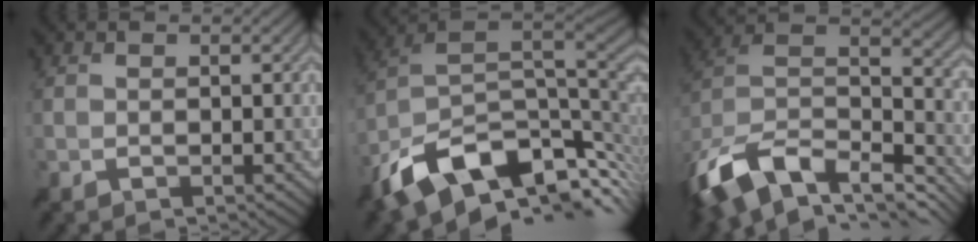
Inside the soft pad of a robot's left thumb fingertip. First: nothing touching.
{"total": 15.7, "force": [-5.7, 9.2, 11.4], "torque": [-0.228, -0.024, -0.093]}
{"total": 16.3, "force": [-10.1, 8.4, 9.7], "torque": [-0.246, -0.028, -0.152]}